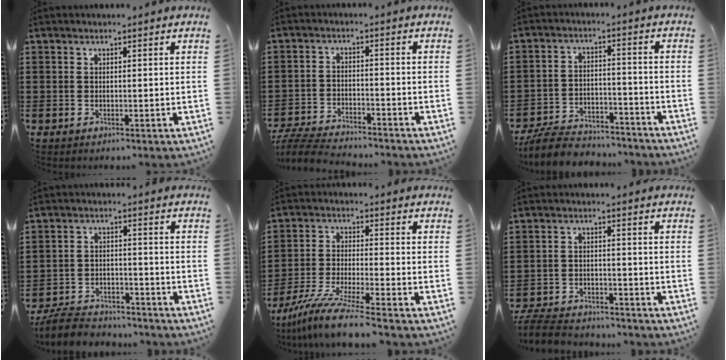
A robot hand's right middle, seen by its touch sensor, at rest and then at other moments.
{"total": 6.0, "force": [-5.9, 0.6, 1.4], "torque": [-0.035, 0.001, -0.116]}
{"total": 7.3, "force": [-7.0, 1.3, 1.7], "torque": [-0.036, 0.014, -0.138]}
{"total": 5.9, "force": [-5.7, 0.9, 1.1], "torque": [-0.035, 0.004, -0.115]}
{"total": 8.9, "force": [-7.7, -0.3, 4.4], "torque": [-0.093, -0.009, -0.151]}
{"total": 5.4, "force": [-5.2, 0.9, 0.9], "torque": [-0.031, 0.002, -0.107]}